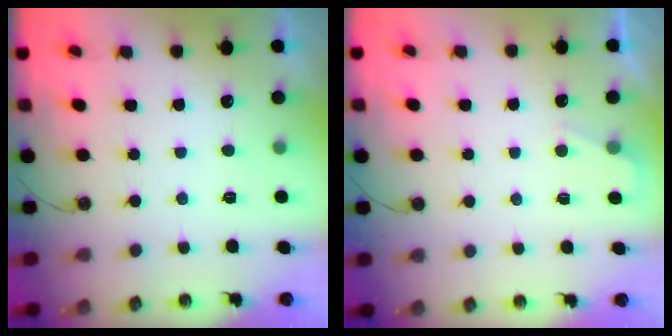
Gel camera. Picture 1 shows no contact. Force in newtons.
{"total": 2.4, "press": 2.4, "slide": 0.4}